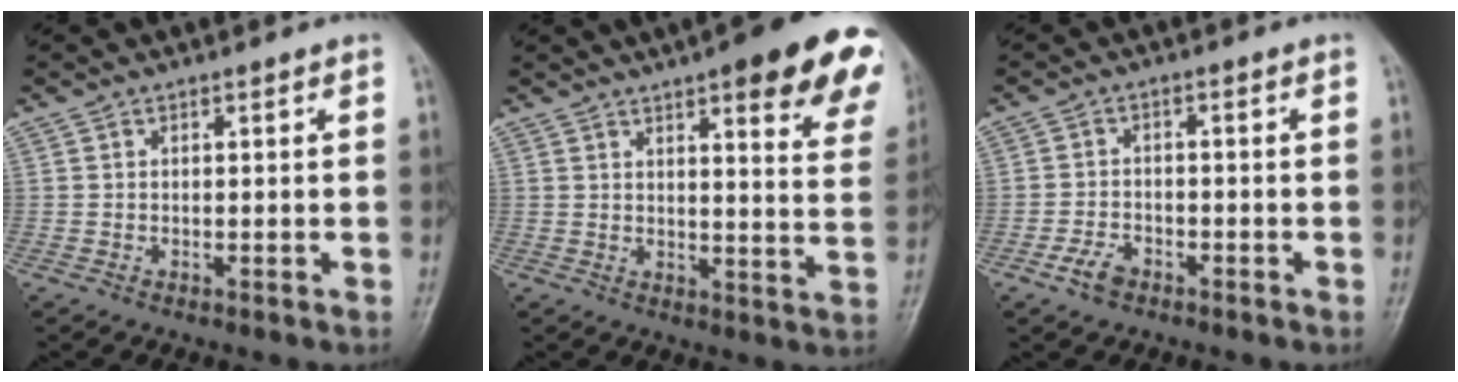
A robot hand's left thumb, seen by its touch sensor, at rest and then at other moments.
{"total": 19.2, "force": [11.4, 5.3, 14.5], "torque": [-0.147, -0.036, 0.125]}
{"total": 3.8, "force": [-2.4, 2.3, 1.9], "torque": [-0.033, 0.013, -0.044]}